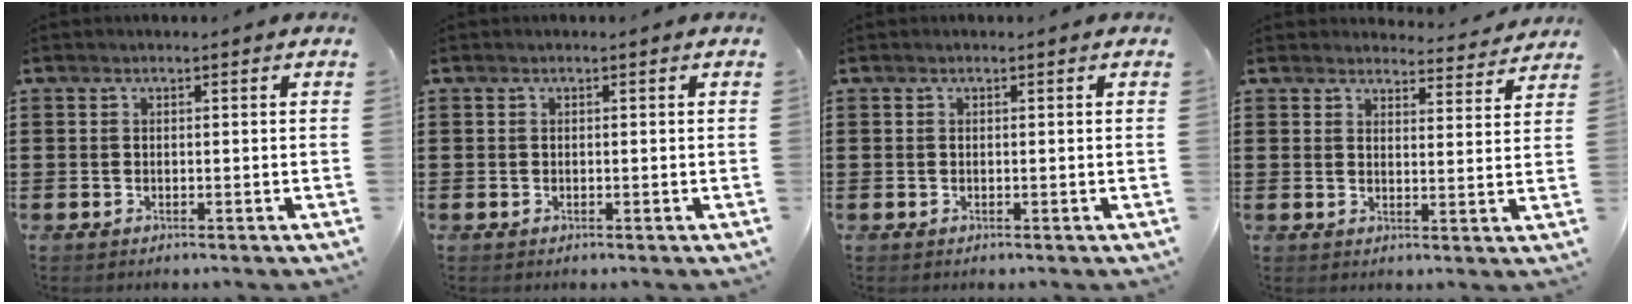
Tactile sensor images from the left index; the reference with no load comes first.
{"total": 0.0}
{"total": 0.0}
{"total": 3.8, "force": [3.8, 0.4, 0.3], "torque": [-0.004, -0.027, 0.064]}